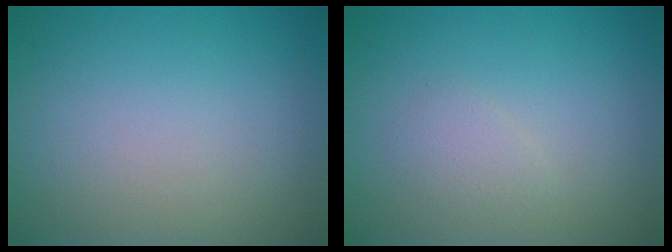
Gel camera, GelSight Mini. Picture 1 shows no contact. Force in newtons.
{"total": 1.1, "press": 1.1, "slide": 0.1}